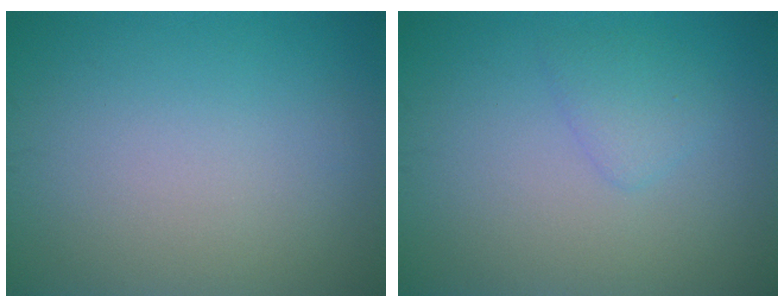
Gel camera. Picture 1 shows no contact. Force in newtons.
{"total": 1.6, "press": 1.6, "slide": 0.1}